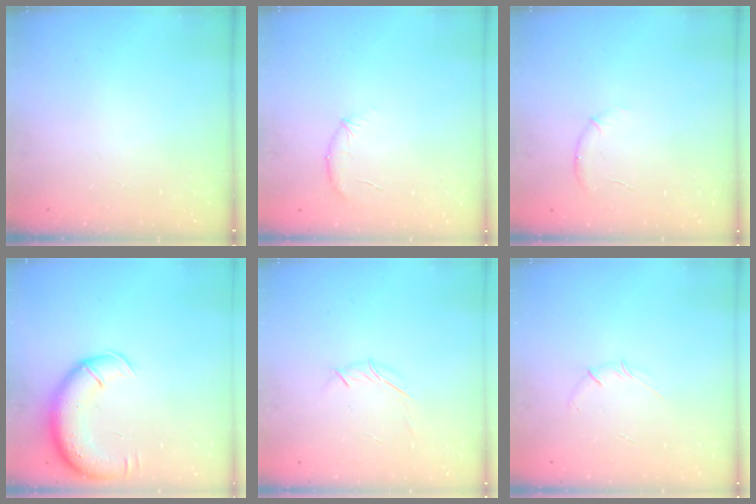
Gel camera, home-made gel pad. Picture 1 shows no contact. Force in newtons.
{"total": 8.3, "press": 8.1, "slide": 1.7}
{"total": 5.8, "press": 5.4, "slide": 2.2}
{"total": 13.4, "press": 12.9, "slide": 3.5}
{"total": 3.9, "press": 3.8, "slide": 0.8}
{"total": 3.7, "press": 3.6, "slide": 0.9}